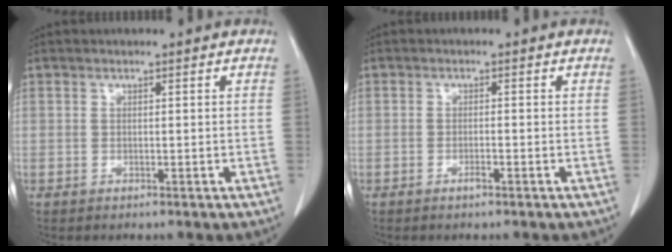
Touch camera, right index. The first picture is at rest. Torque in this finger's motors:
{"motor_torque": [-0.07, 0.05, 0.00, 0.00]}